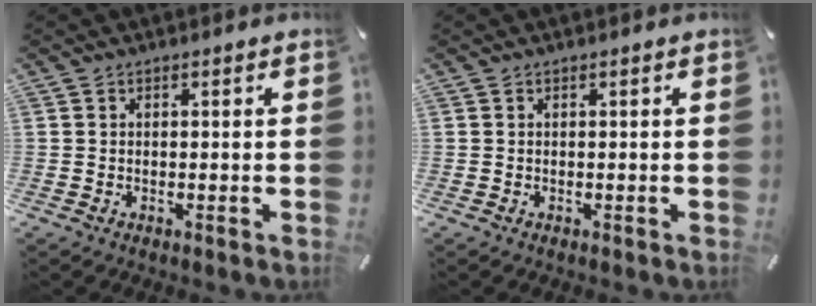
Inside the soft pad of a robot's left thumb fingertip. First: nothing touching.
{"total": 0.0}